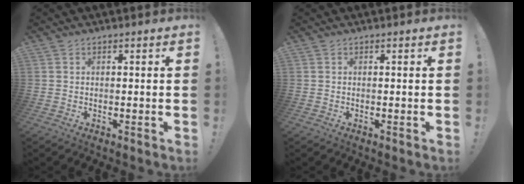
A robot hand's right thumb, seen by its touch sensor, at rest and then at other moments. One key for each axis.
{"total": 0.0}